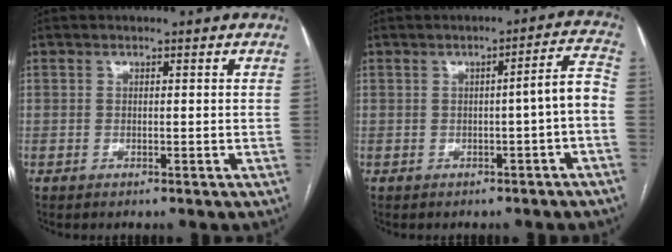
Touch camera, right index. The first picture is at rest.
{"total": 4.5, "force": [-1.3, -0.1, 4.3], "torque": [-0.049, 0.015, -0.017]}